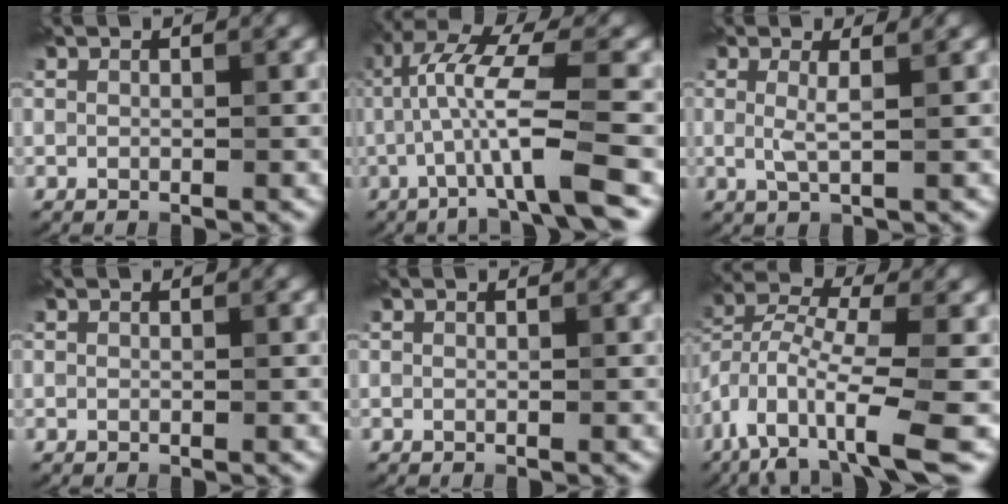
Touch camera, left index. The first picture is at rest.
{"total": 8.2, "force": [-1.3, 1.4, 8.0], "torque": [-0.150, 0.028, -0.025]}
{"total": 1.6, "force": [0.8, 0.2, 1.4], "torque": [-0.034, 0.003, 0.007]}
{"total": 0.0}
{"total": 0.0}
{"total": 9.1, "force": [-4.1, 3.0, 7.5], "torque": [-0.144, 0.004, -0.086]}